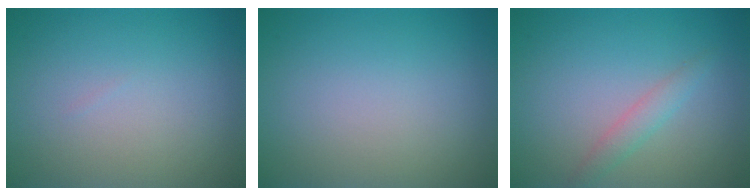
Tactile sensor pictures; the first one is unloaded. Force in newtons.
{"total": 0.0}
{"total": 1.6, "press": 1.6, "slide": 0.0}